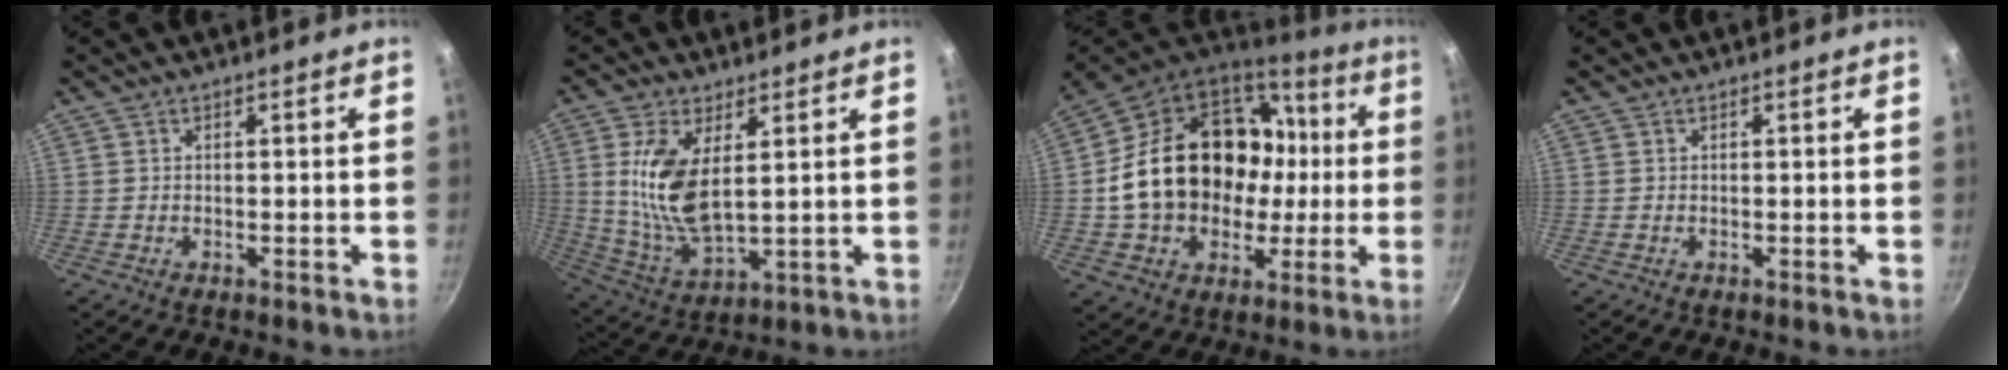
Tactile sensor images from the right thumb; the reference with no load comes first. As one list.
[{"total": 12.6, "force": [2.8, 5.7, 10.8], "torque": [-0.218, -0.020, 0.071]}, {"total": 25.7, "force": [-0.2, 19.1, 17.2], "torque": [-0.265, 0.044, 0.010]}, {"total": 0.0}]